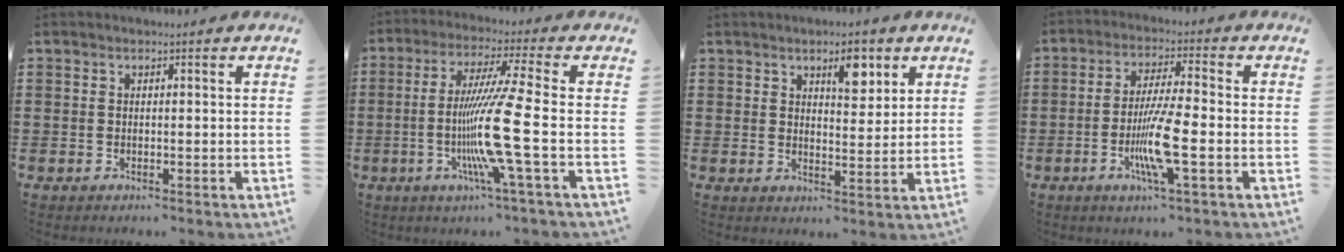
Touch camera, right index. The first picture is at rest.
{"total": 12.7, "force": [-3.0, -1.3, 12.3], "torque": [-0.255, -0.024, -0.072]}
{"total": 5.8, "force": [3.4, 2.5, 4.0], "torque": [-0.055, -0.004, 0.052]}
{"total": 8.6, "force": [-2.5, 0.9, 8.2], "torque": [-0.161, -0.016, -0.050]}